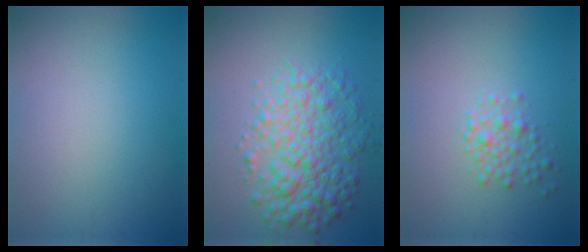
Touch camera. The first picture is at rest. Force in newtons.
{"total": 5.9, "press": 5.9, "slide": 0.1}
{"total": 1.9, "press": 1.9, "slide": 0.1}